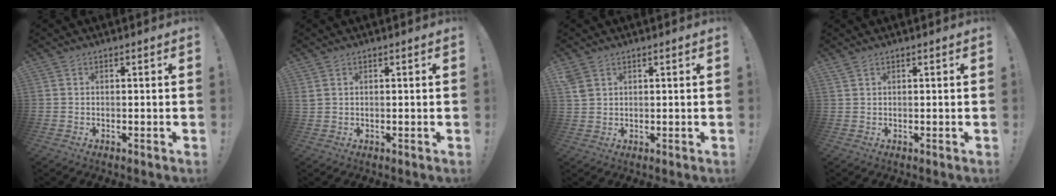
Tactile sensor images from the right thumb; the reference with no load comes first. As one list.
[{"total": 1.3, "force": [0.7, 0.8, 0.8], "torque": [-0.017, 0.003, 0.015]}, {"total": 3.3, "force": [2.1, 2.1, 1.6], "torque": [-0.029, -0.007, 0.042]}, {"total": 1.0, "force": [0.7, 0.3, 0.6], "torque": [-0.014, 0.000, 0.014]}]